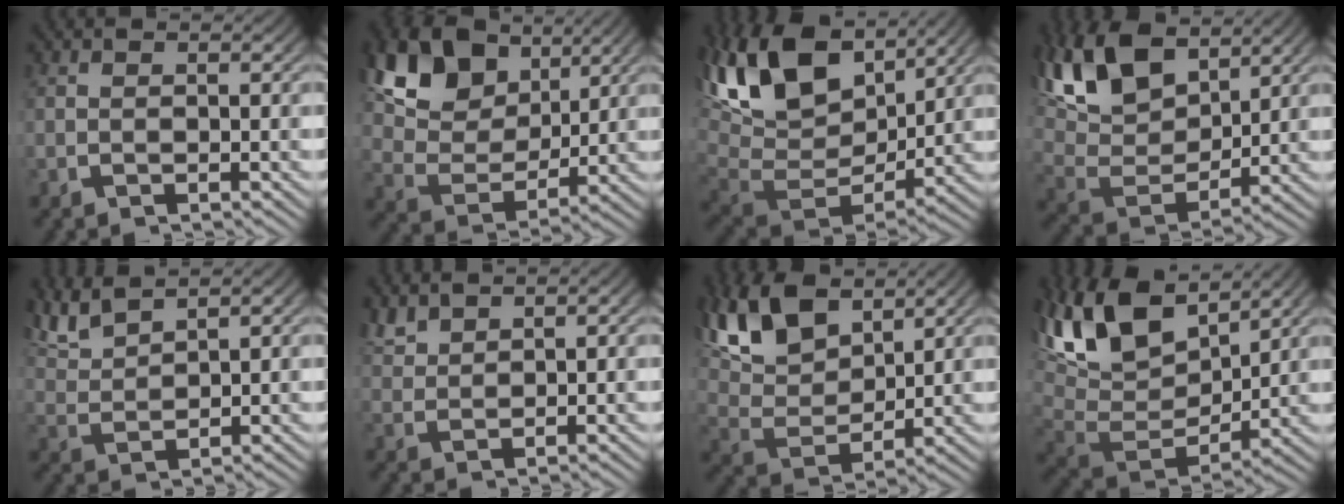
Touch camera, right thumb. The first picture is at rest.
{"total": 10.8, "force": [3.7, 7.4, 7.0], "torque": [-0.157, -0.016, 0.065]}
{"total": 13.5, "force": [3.4, 8.6, 9.9], "torque": [-0.233, -0.032, 0.072]}
{"total": 10.1, "force": [3.8, 6.0, 7.2], "torque": [-0.165, -0.014, 0.074]}
{"total": 4.1, "force": [3.5, 1.3, 1.7], "torque": [-0.044, 0.005, 0.075]}
{"total": 2.8, "force": [2.5, 0.9, 0.9], "torque": [-0.021, 0.004, 0.056]}
{"total": 9.2, "force": [3.8, 5.4, 6.4], "torque": [-0.149, -0.013, 0.075]}
{"total": 12.1, "force": [3.5, 7.6, 8.8], "torque": [-0.205, -0.023, 0.069]}